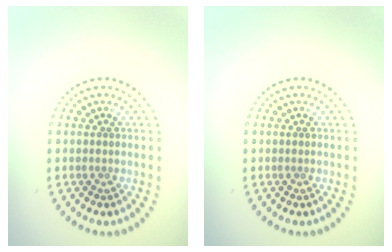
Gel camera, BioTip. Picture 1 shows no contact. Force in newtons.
{"total": 0.0}